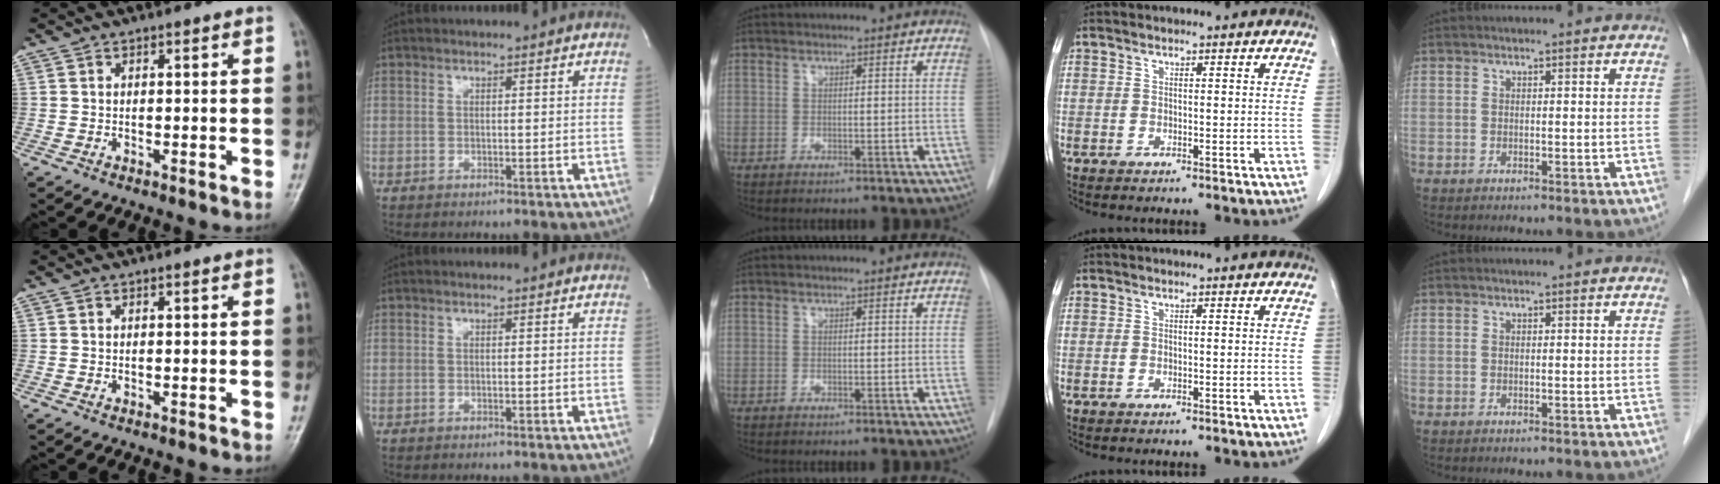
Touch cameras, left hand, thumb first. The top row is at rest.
{}